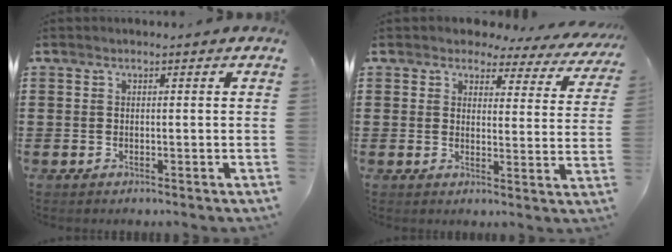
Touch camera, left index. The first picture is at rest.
{"total": 3.6, "force": [3.2, 1.3, 0.8], "torque": [-0.036, -0.013, 0.055]}